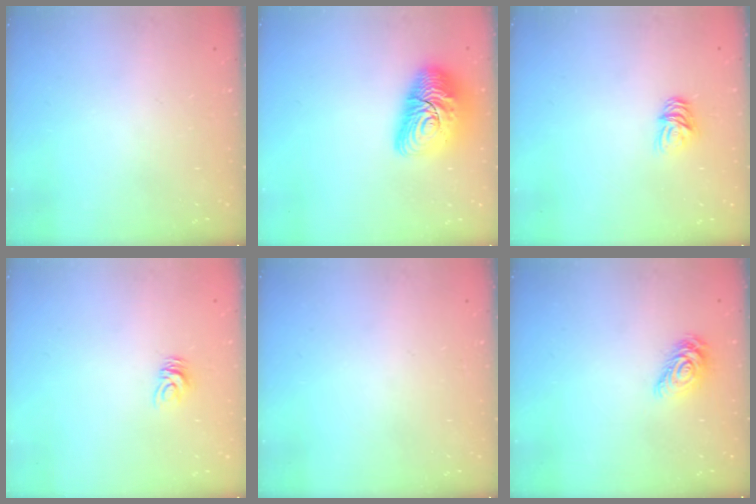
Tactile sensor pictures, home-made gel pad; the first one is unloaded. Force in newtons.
{"total": 14.7, "press": 14.6, "slide": 1.0}
{"total": 7.6, "press": 7.6, "slide": 0.7}
{"total": 5.1, "press": 5.1, "slide": 0.3}
{"total": 0.0}
{"total": 9.4, "press": 9.4, "slide": 0.6}